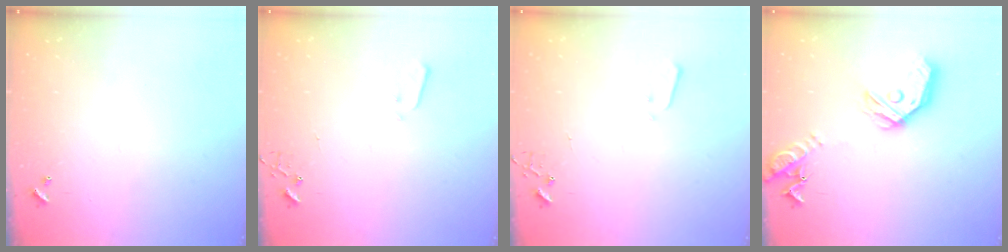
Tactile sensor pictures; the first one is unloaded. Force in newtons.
{"total": 1.9, "press": 1.9, "slide": 0.4}
{"total": 1.9, "press": 1.9, "slide": 0.4}
{"total": 17.4, "press": 17.3, "slide": 2.0}